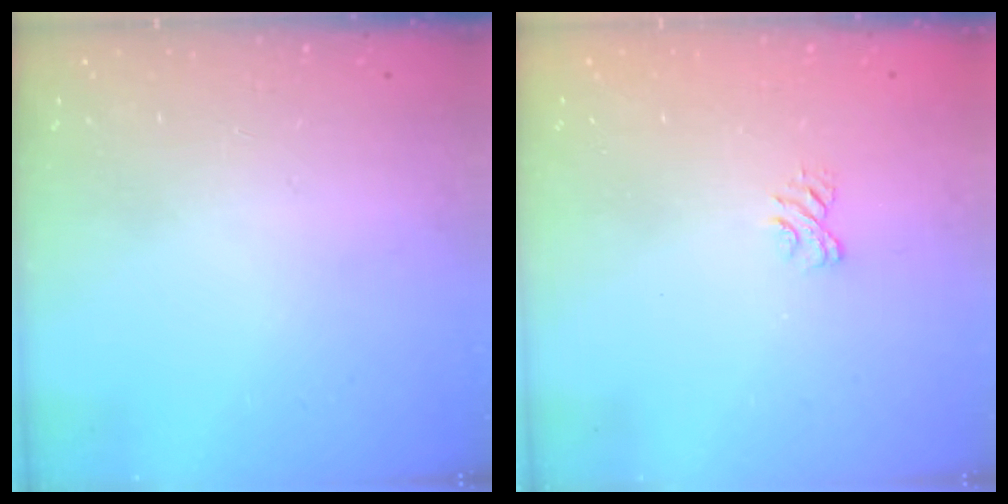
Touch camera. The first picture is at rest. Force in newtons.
{"total": 4.7, "press": 4.5, "slide": 1.2}